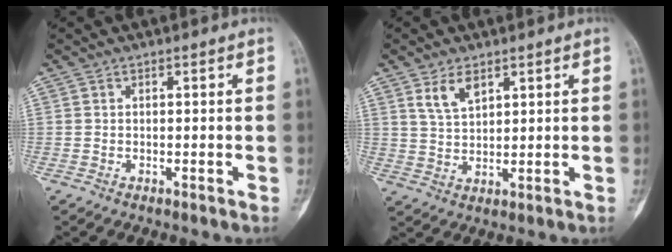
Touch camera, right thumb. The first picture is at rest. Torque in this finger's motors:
{"motor_torque": [-0.02, 0.01, 0.12, -0.12, 0.02]}